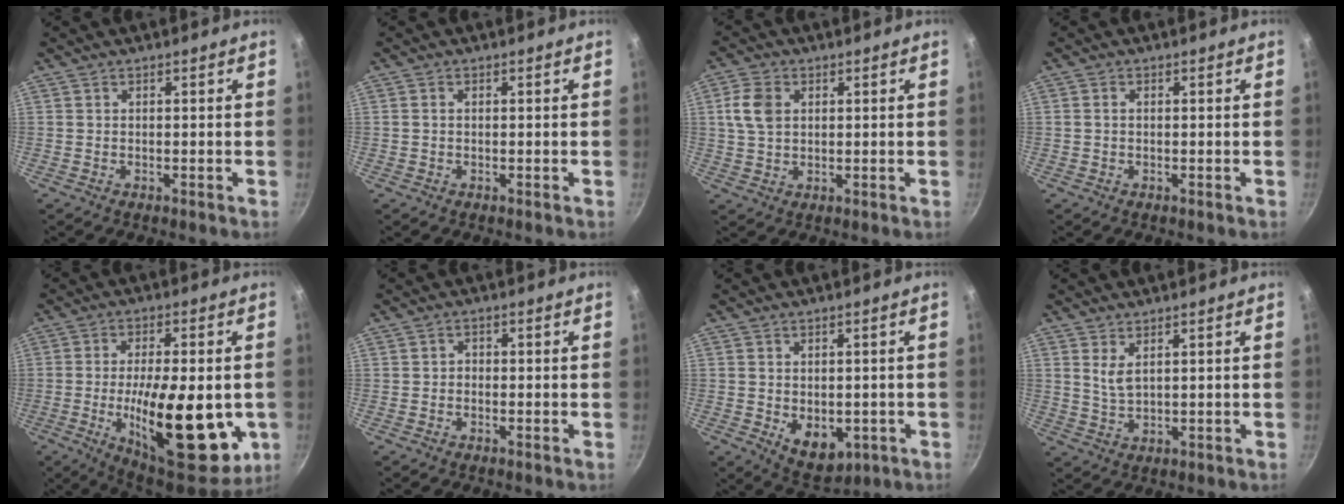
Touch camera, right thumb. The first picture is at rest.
{"total": 0.8, "force": [0.0, 0.6, 0.5], "torque": [-0.009, 0.004, -0.001]}
{"total": 6.3, "force": [1.6, 4.5, 4.2], "torque": [-0.073, 0.001, 0.028]}
{"total": 1.0, "force": [0.0, 0.7, 0.7], "torque": [-0.013, 0.004, -0.001]}
{"total": 23.8, "force": [-4.5, 9.5, 21.4], "torque": [-0.298, -0.005, -0.058]}
{"total": 1.2, "force": [-0.5, 1.0, 0.4], "torque": [-0.005, 0.005, -0.011]}
{"total": 7.8, "force": [-1.5, 5.3, 5.4], "torque": [-0.057, -0.009, -0.004]}
{"total": 3.4, "force": [1.5, 1.5, 2.6], "torque": [-0.050, -0.016, 0.035]}